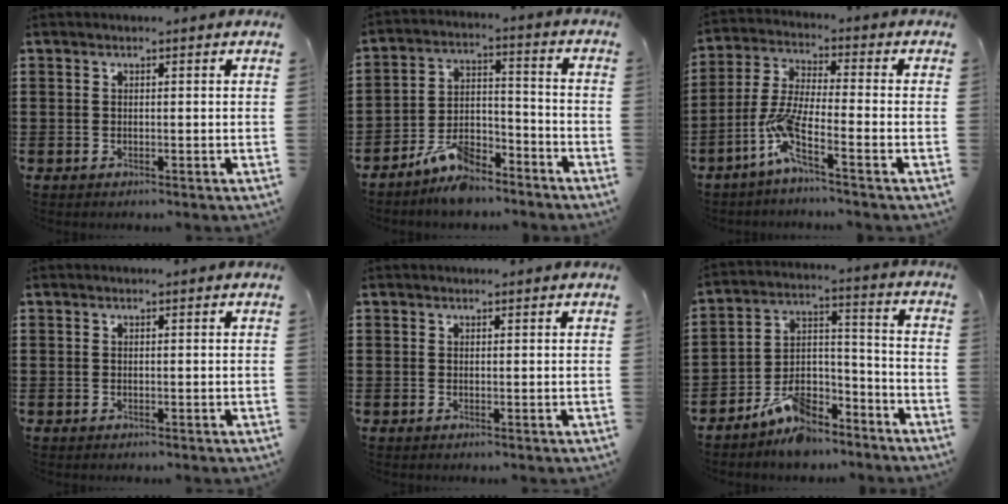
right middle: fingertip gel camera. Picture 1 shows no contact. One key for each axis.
{"total": 8.5, "fx": -7.2, "fy": 2.9, "fz": 3.5, "tx": -0.072, "ty": 0.018, "tz": -0.141}
{"total": 7.2, "fx": -4.1, "fy": 1.4, "fz": 5.7, "tx": -0.129, "ty": -0.008, "tz": -0.082}
{"total": 0.0}
{"total": 0.0}
{"total": 9.5, "fx": -8.2, "fy": 3.5, "fz": 3.2, "tx": -0.057, "ty": 0.028, "tz": -0.156}